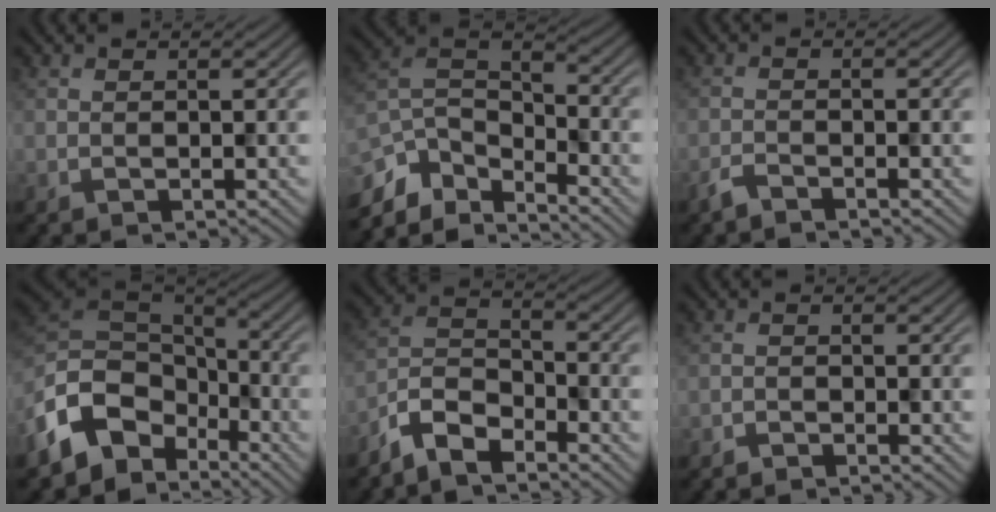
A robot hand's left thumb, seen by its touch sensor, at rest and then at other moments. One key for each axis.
{"total": 9.8, "fx": -7.6, "fy": 3.5, "fz": 5.2, "tx": -0.108, "ty": -0.004, "tz": -0.162}
{"total": 1.8, "fx": -1.6, "fy": 0.1, "fz": 0.7, "tx": -0.018, "ty": -0.001, "tz": -0.039}
{"total": 11.4, "fx": -6.0, "fy": 7.4, "fz": 6.1, "tx": -0.145, "ty": -0.014, "tz": -0.125}
{"total": 6.6, "fx": -5.4, "fy": 2.1, "fz": 3.1, "tx": -0.065, "ty": -0.002, "tz": -0.126}
{"total": 1.2, "fx": -1.1, "fy": 0.2, "fz": 0.2, "tx": -0.003, "ty": 0.000, "tz": -0.026}